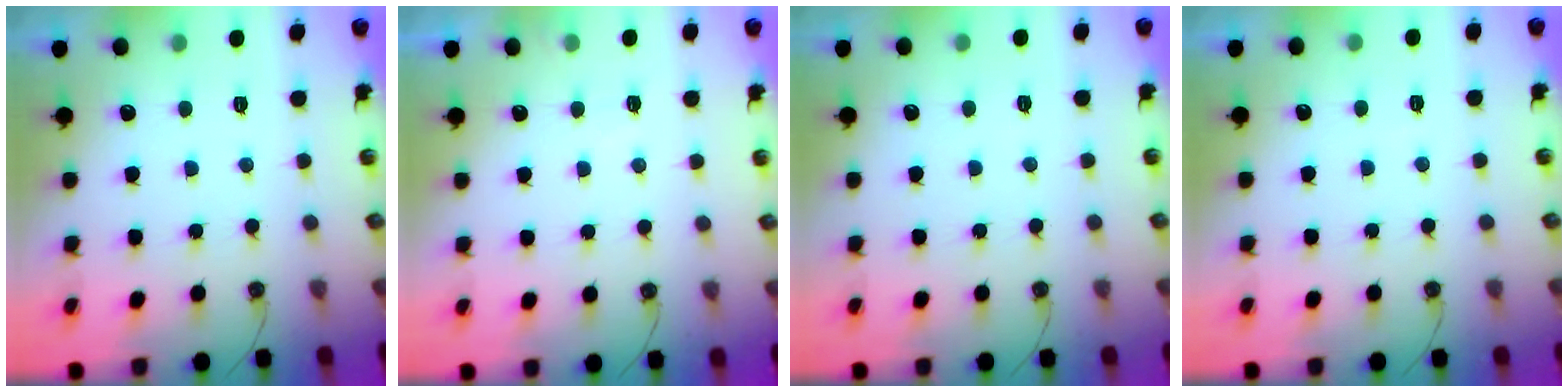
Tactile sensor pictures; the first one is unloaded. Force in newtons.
{"total": 5.5, "press": 5.4, "slide": 0.8}
{"total": 2.8, "press": 2.8, "slide": 0.5}
{"total": 3.1, "press": 3.0, "slide": 0.5}